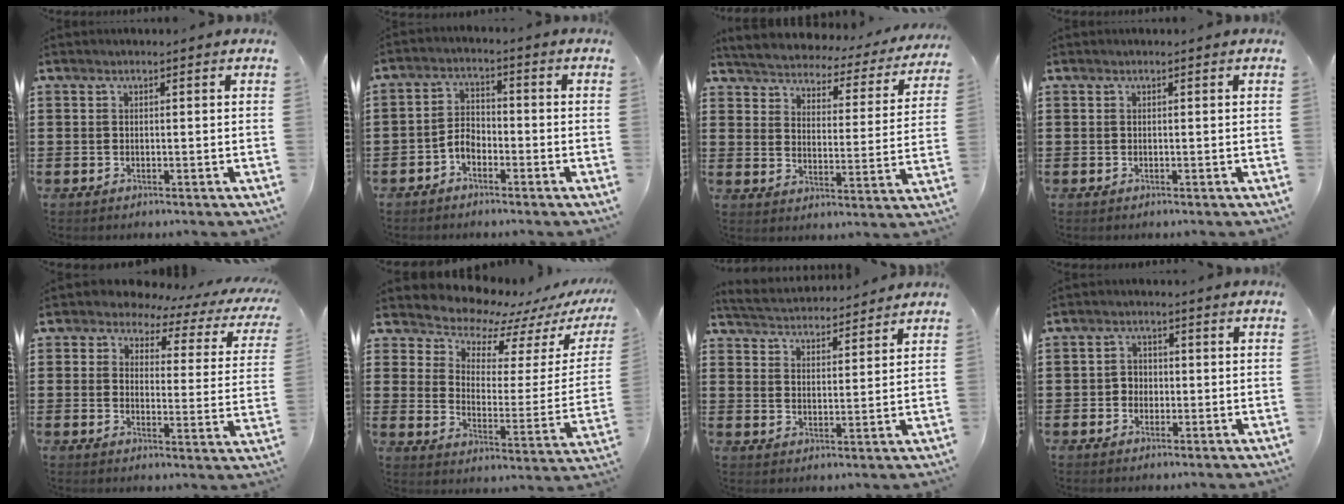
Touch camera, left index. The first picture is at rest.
{"total": 3.3, "force": [-2.2, 1.7, 1.7], "torque": [-0.050, 0.003, -0.049]}
{"total": 3.3, "force": [3.3, 0.0, 0.0], "torque": [-0.025, -0.034, 0.050]}
{"total": 0.0}
{"total": 3.6, "force": [2.7, 1.8, 1.6], "torque": [-0.050, -0.009, 0.040]}
{"total": 6.5, "force": [6.2, 1.8, 0.3], "torque": [-0.042, -0.058, 0.105]}
{"total": 3.8, "force": [3.8, 0.2, 0.1], "torque": [-0.020, -0.020, 0.066]}
{"total": 2.1, "force": [-0.6, 1.9, 0.7], "torque": [-0.021, 0.007, -0.016]}